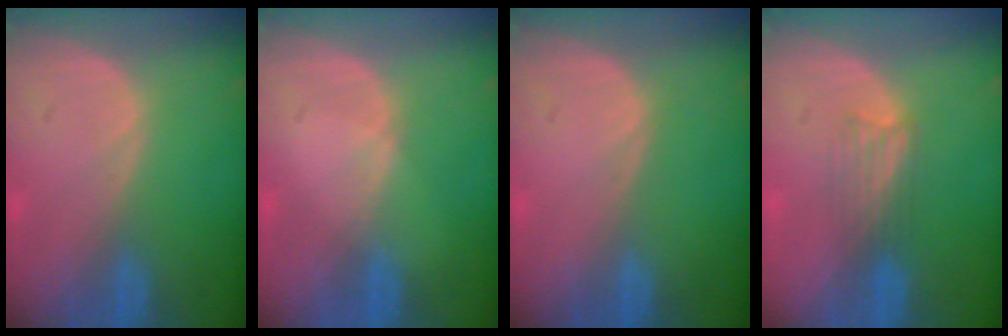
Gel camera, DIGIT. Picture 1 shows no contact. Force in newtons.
{"total": 0.6, "press": 0.5, "slide": 0.2}
{"total": 0.0}
{"total": 3.0, "press": 2.8, "slide": 1.3}